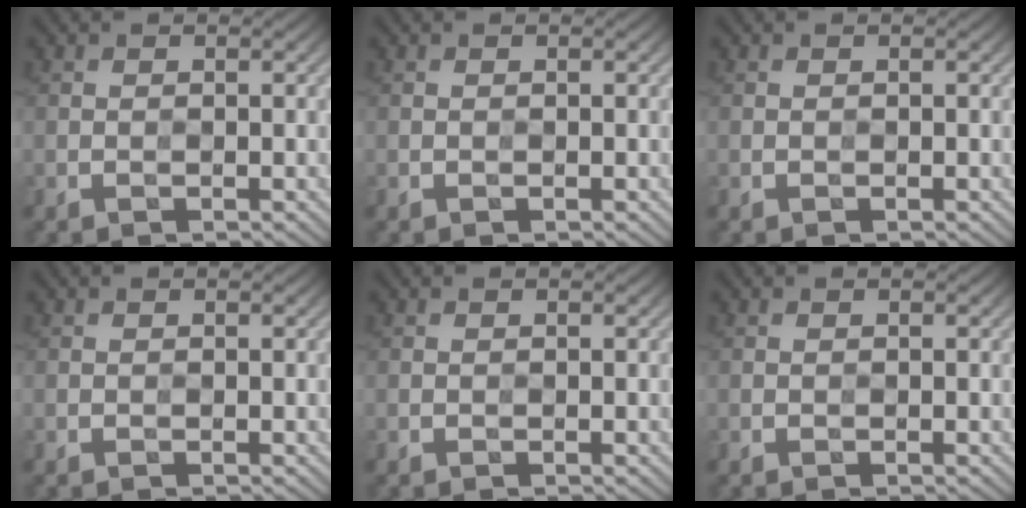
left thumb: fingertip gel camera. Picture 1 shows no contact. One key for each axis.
{"total": 0.0}
{"total": 0.0}
{"total": 0.0}
{"total": 0.0}
{"total": 0.0}